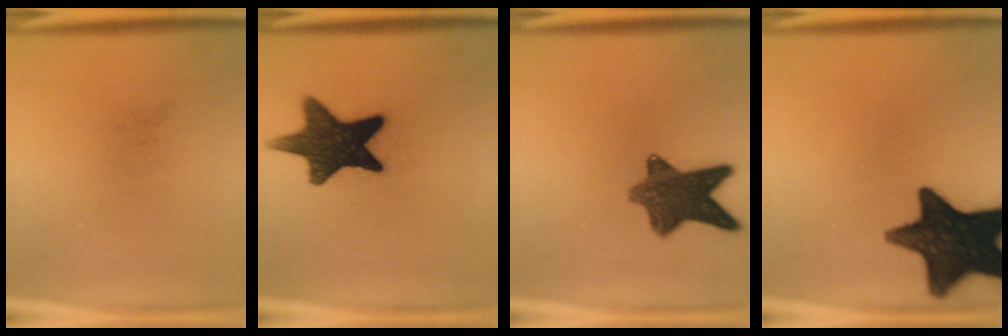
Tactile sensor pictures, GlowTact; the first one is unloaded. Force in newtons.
{"total": 15.5}
{"total": 10.2}
{"total": 17.6}